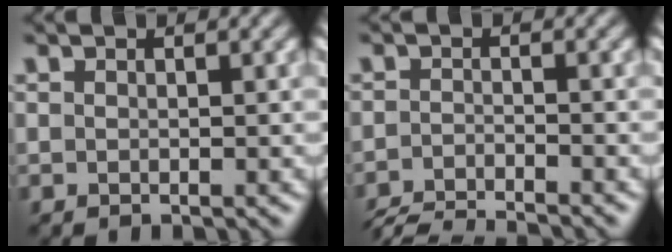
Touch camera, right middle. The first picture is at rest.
{"total": 4.9, "force": [-4.7, 0.5, 1.4], "torque": [-0.029, -0.016, -0.082]}